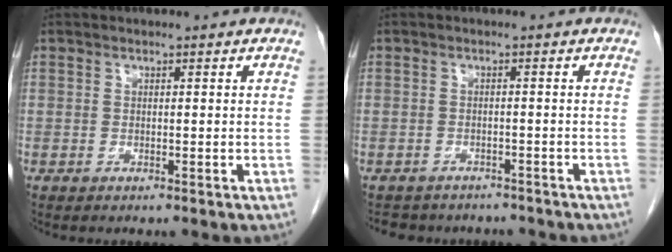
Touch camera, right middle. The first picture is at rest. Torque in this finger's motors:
{"motor_torque": [0.26, -0.26, 0.02, 0.01]}